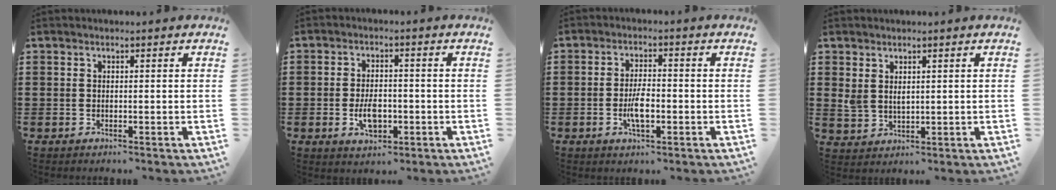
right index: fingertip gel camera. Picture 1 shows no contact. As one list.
[{"total": 4.8, "force": [-1.3, 2.6, 3.8], "torque": [-0.068, -0.003, -0.025]}, {"total": 4.6, "force": [-1.2, 1.5, 4.2], "torque": [-0.094, -0.008, -0.025]}, {"total": 2.4, "force": [1.3, 1.5, 1.4], "torque": [-0.031, 0.006, 0.023]}]